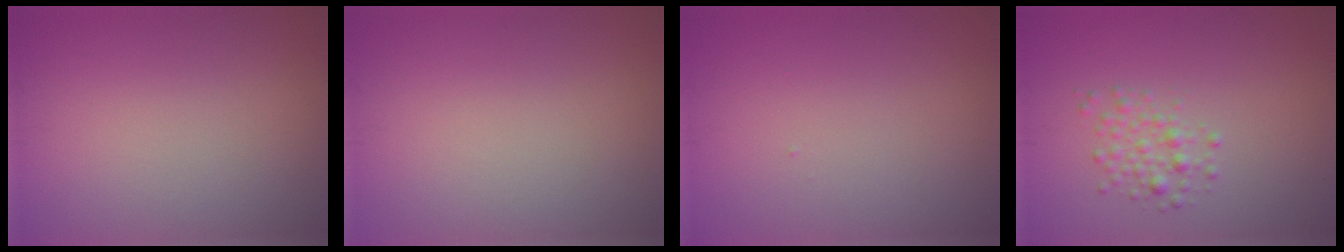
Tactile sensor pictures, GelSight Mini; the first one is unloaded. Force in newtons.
{"total": 0.0}
{"total": 0.0}
{"total": 1.9, "press": 1.9, "slide": 0.1}